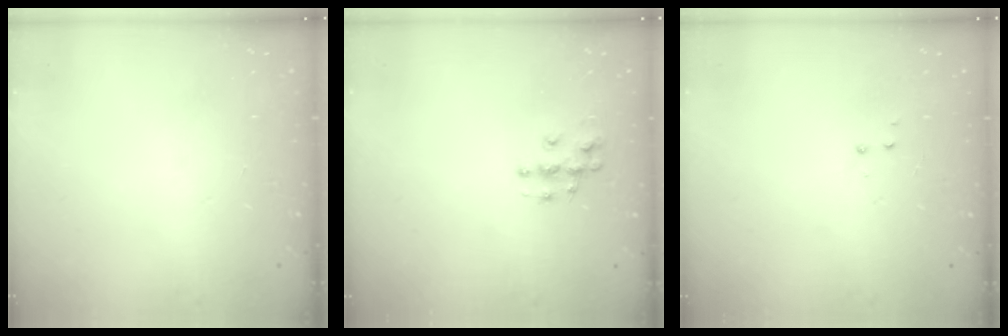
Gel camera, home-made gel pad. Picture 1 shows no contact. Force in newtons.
{"total": 4.8, "press": 4.8, "slide": 0.3}
{"total": 2.9, "press": 2.8, "slide": 0.4}